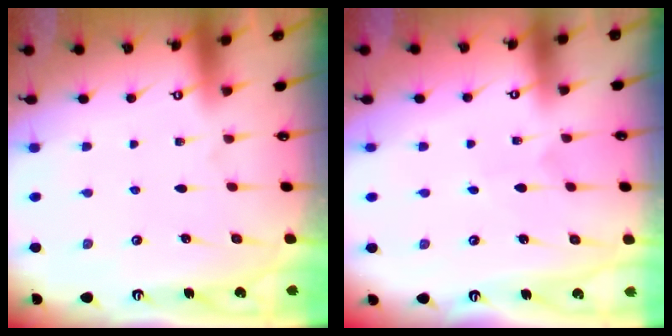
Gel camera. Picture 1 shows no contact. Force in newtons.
{"total": 1.9, "press": 1.9, "slide": 0.2}